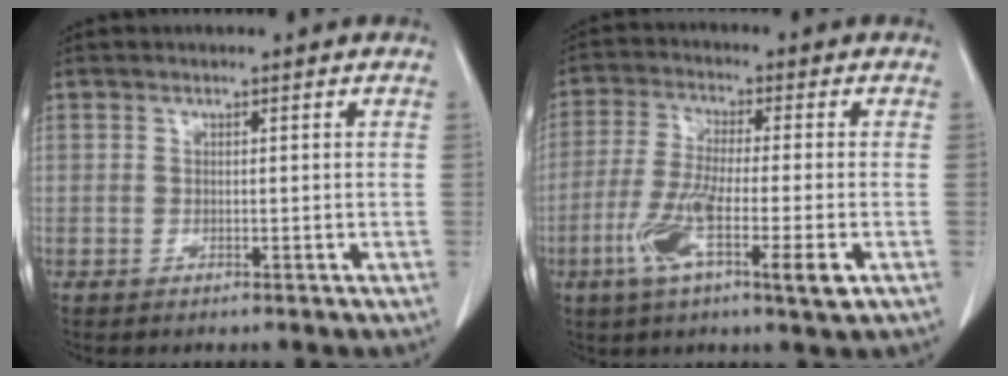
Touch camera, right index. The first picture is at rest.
{"total": 11.2, "force": [-4.2, 0.9, 10.4], "torque": [-0.196, -0.020, -0.078]}